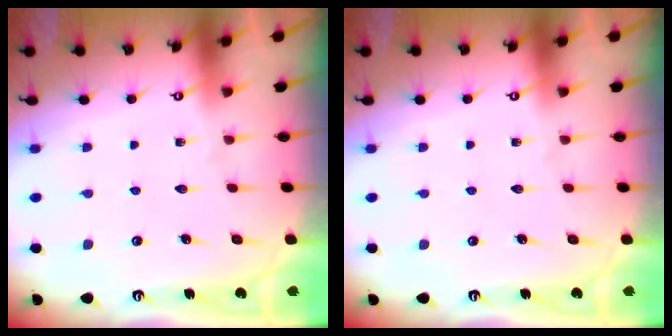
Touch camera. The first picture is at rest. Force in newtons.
{"total": 0.0}